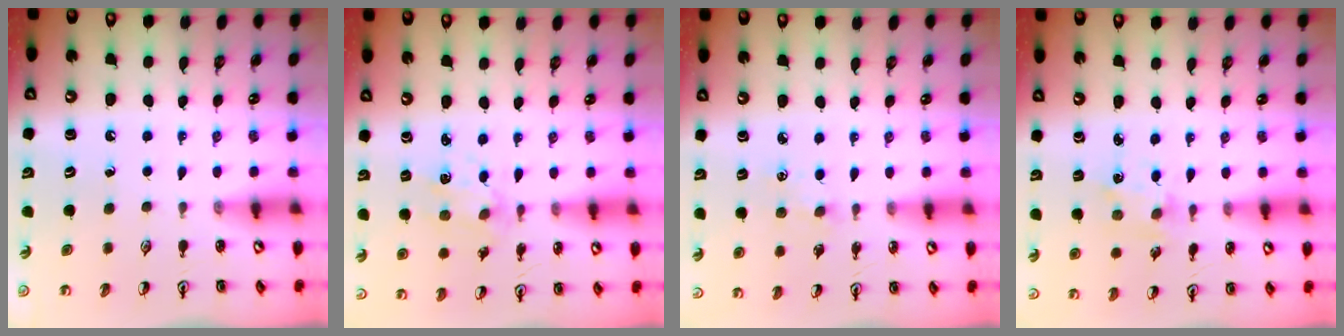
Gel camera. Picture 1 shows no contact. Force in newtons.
{"total": 2.1, "press": 2.1, "slide": 0.3}
{"total": 1.9, "press": 1.9, "slide": 0.3}
{"total": 1.0, "press": 1.0, "slide": 0.2}